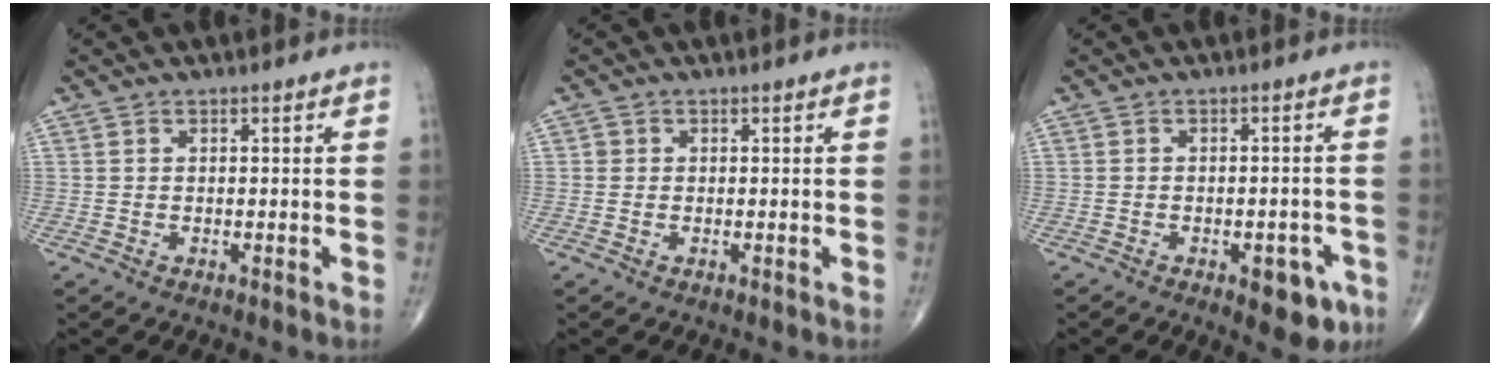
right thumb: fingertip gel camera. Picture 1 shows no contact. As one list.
[{"total": 0.8, "force": [0.0, 0.8, 0.1], "torque": [0.003, 0.003, 0.000]}, {"total": 6.7, "force": [-3.2, 3.2, 4.9], "torque": [-0.037, 0.017, -0.033]}]